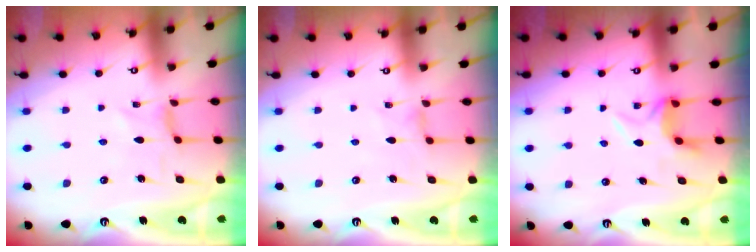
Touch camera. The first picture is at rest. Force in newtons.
{"total": 1.0, "press": 1.0, "slide": 0.2}
{"total": 6.0, "press": 5.9, "slide": 1.3}